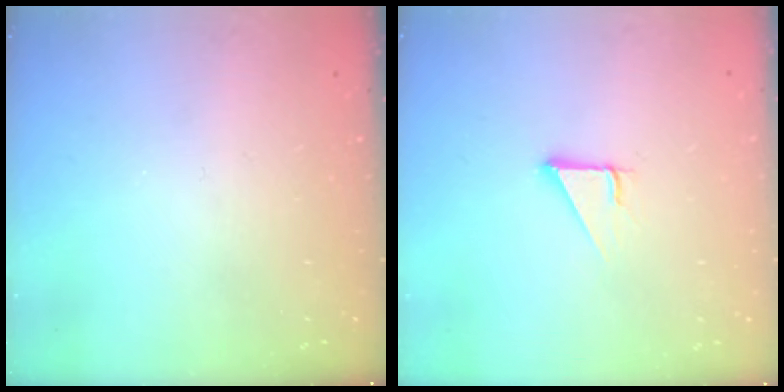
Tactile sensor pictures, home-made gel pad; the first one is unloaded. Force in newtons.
{"total": 3.0, "press": 3.0, "slide": 0.1}